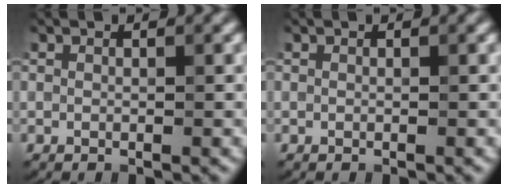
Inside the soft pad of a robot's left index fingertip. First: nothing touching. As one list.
[{"total": 0.0}]